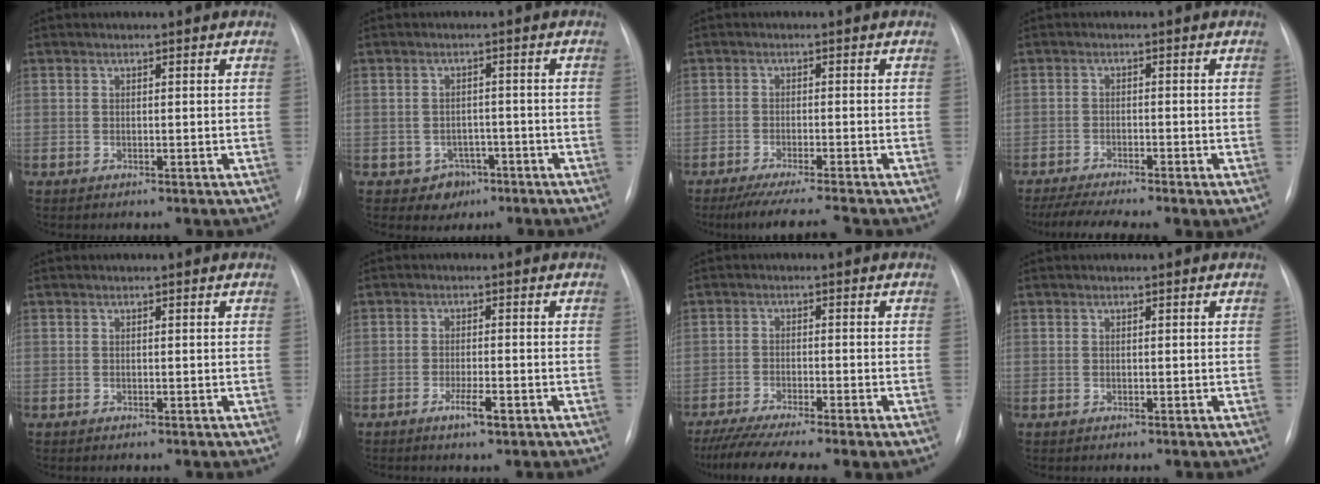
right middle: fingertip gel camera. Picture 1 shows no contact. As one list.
[{"total": 3.3, "force": [-1.7, 2.8, 0.4], "torque": [0.003, 0.011, -0.016]}, {"total": 7.9, "force": [-6.9, -1.2, 3.6], "torque": [-0.044, -0.026, -0.110]}, {"total": 7.4, "force": [-5.7, 0.5, 4.7], "torque": [-0.078, -0.012, -0.093]}, {"total": 0.0}, {"total": 2.8, "force": [-1.5, 0.1, 2.4], "torque": [-0.044, -0.003, -0.027]}, {"total": 9.9, "force": [-7.9, -0.1, 6.0], "torque": [-0.089, -0.023, -0.125]}, {"total": 0.0}]